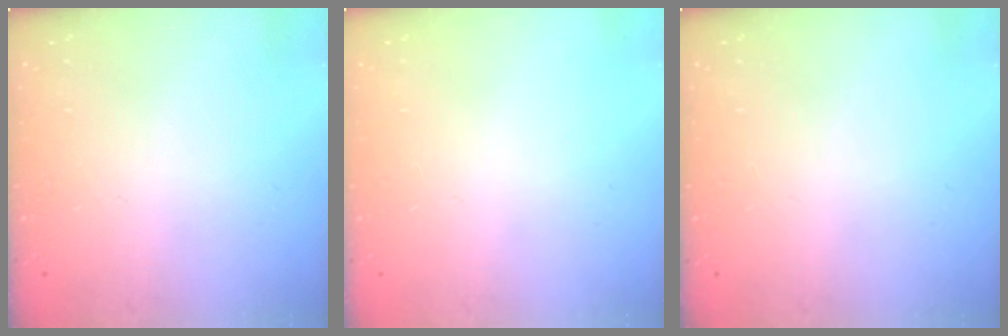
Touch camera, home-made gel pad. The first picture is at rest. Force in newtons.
{"total": 0.0}
{"total": 0.0}